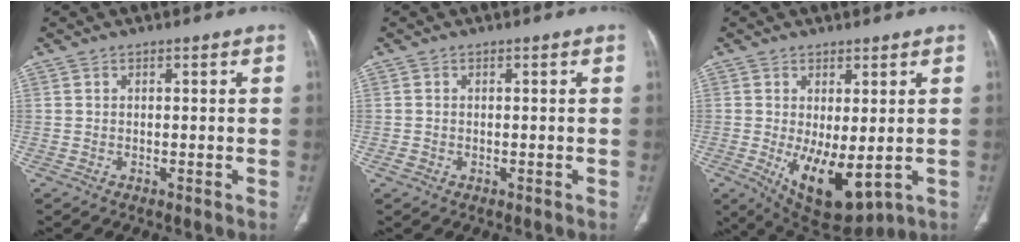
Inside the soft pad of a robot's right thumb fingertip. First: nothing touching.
{"total": 0.9, "force": [-0.3, 0.8, 0.4], "torque": [-0.012, 0.003, -0.003]}
{"total": 11.2, "force": [-1.8, 5.1, 9.9], "torque": [-0.151, -0.024, -0.004]}